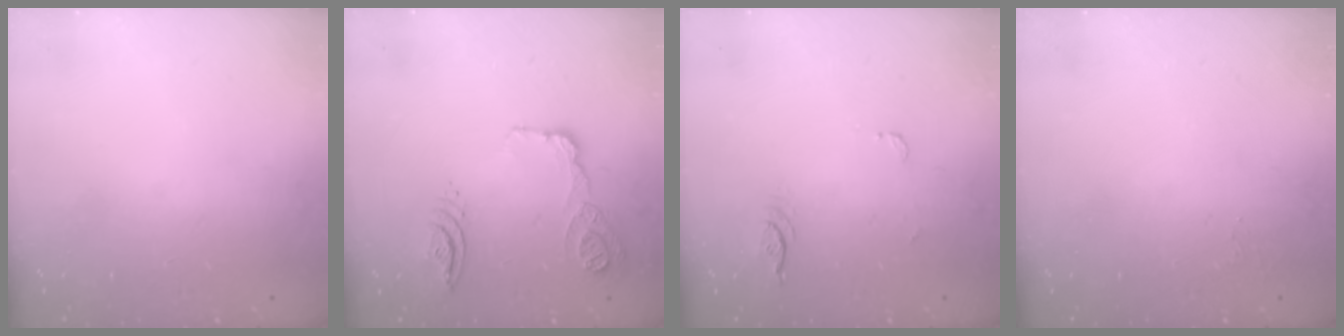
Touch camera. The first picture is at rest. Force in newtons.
{"total": 21.3, "press": 16.2, "slide": 13.8}
{"total": 3.9, "press": 3.5, "slide": 1.7}
{"total": 5.1, "press": 5.1, "slide": 0.5}